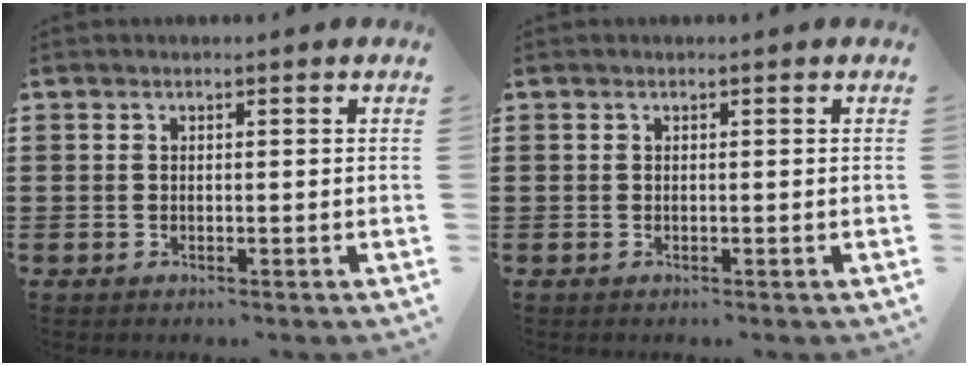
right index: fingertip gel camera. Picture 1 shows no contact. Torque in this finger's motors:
{"motor_torque": [0.00, 0.00, 0.00, 0.00]}